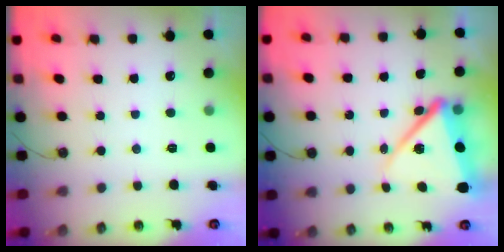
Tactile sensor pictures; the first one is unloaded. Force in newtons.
{"total": 13.1, "press": 13.0, "slide": 1.6}